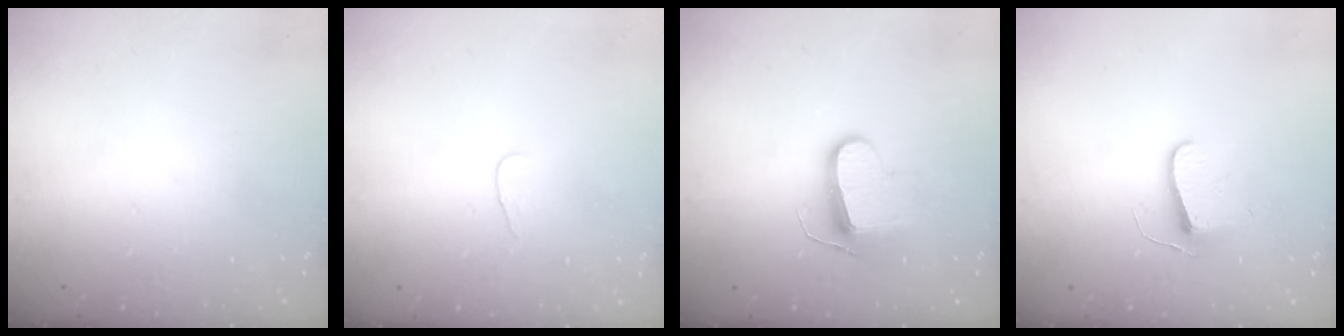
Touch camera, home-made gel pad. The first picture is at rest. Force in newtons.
{"total": 2.8, "press": 2.8, "slide": 0.3}
{"total": 9.8, "press": 9.8, "slide": 0.2}
{"total": 7.1, "press": 7.1, "slide": 0.5}